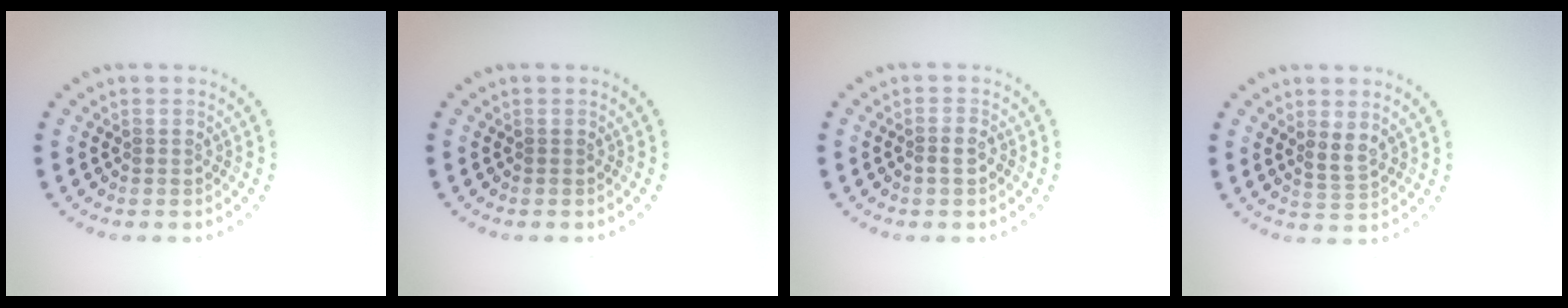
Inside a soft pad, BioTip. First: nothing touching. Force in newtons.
{"total": 0.0}
{"total": 1.5, "press": 1.3, "slide": 0.6}
{"total": 1.7, "press": 1.3, "slide": 1.0}